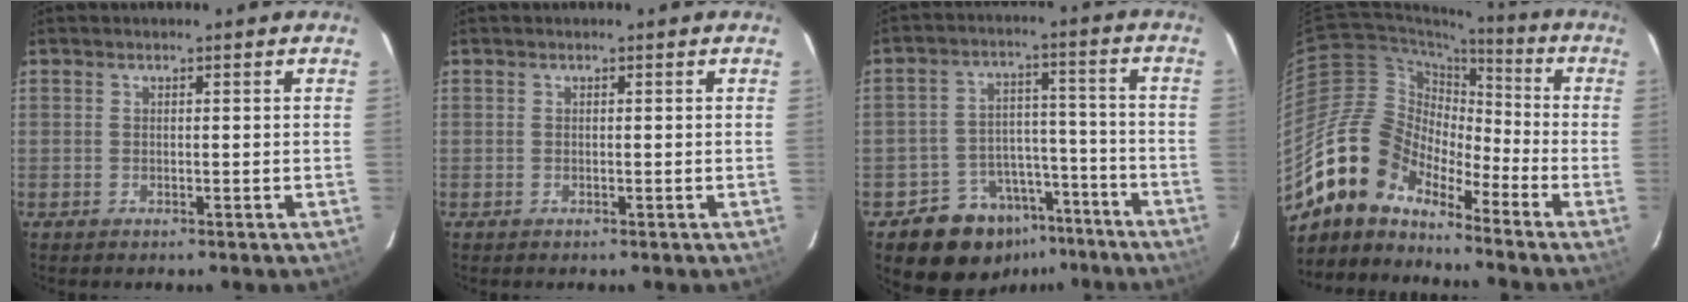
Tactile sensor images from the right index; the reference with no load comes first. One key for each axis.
{"total": 0.0}
{"total": 12.2, "fx": -8.3, "fy": 8.4, "fz": 3.1, "tx": -0.059, "ty": 0.045, "tz": -0.105}
{"total": 14.0, "fx": -11.5, "fy": 6.8, "fz": 4.1, "tx": -0.077, "ty": 0.027, "tz": -0.225}